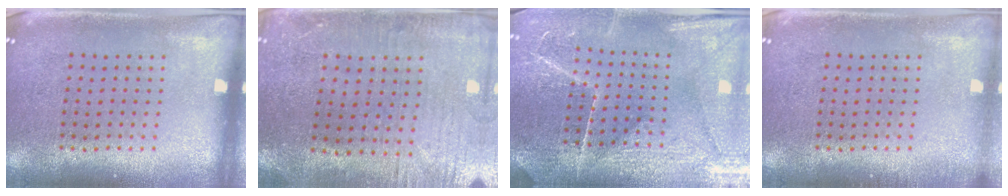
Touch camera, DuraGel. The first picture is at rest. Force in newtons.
{"total": 0.7, "press": 0.5, "slide": 0.5}
{"total": 3.9, "press": 3.7, "slide": 1.3}
{"total": 0.8, "press": 0.8, "slide": 0.0}